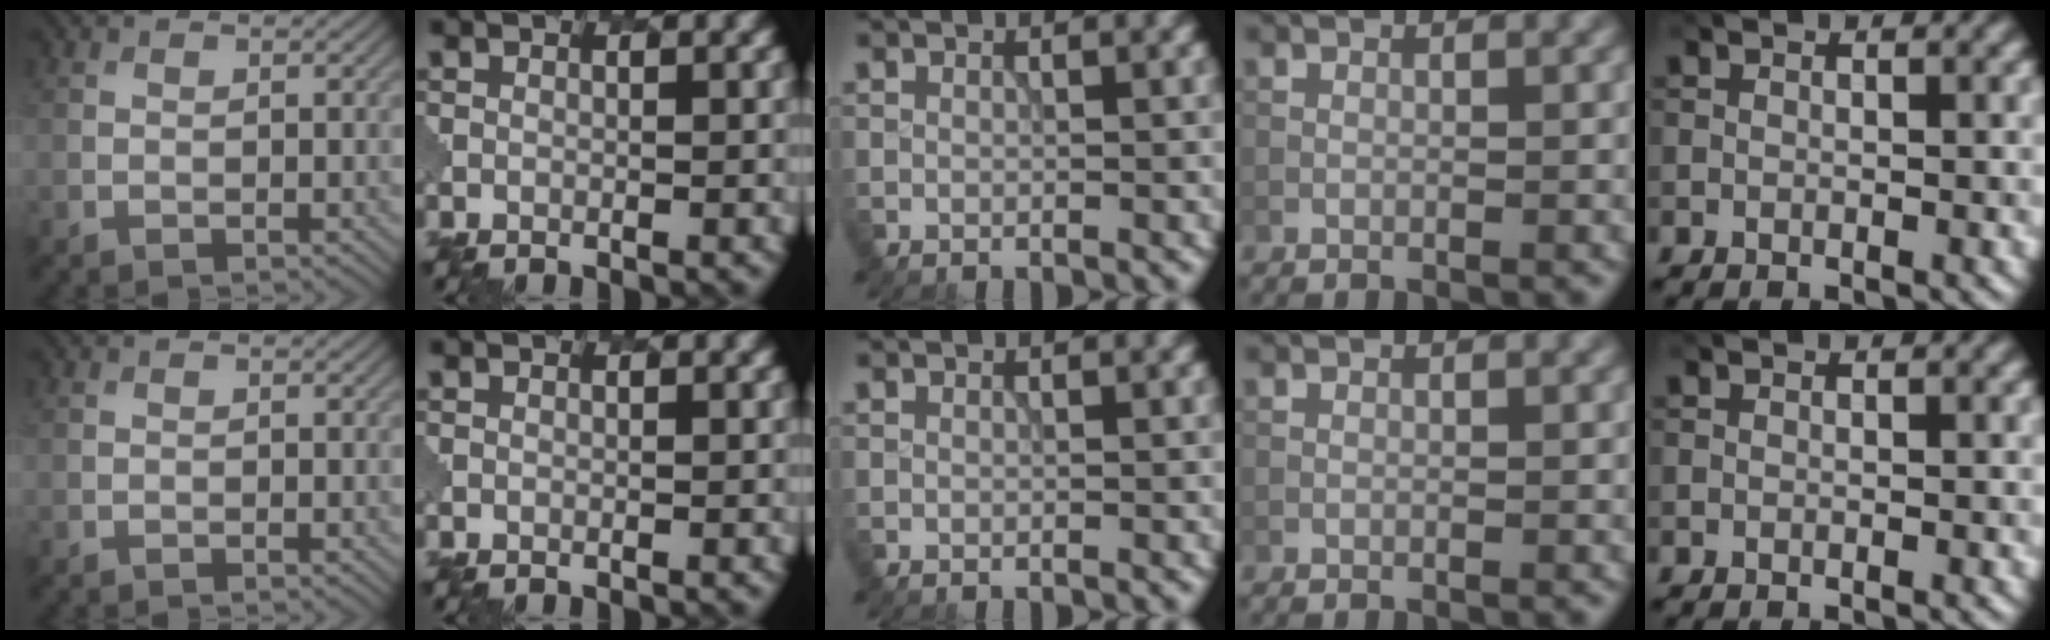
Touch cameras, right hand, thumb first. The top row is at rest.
{}